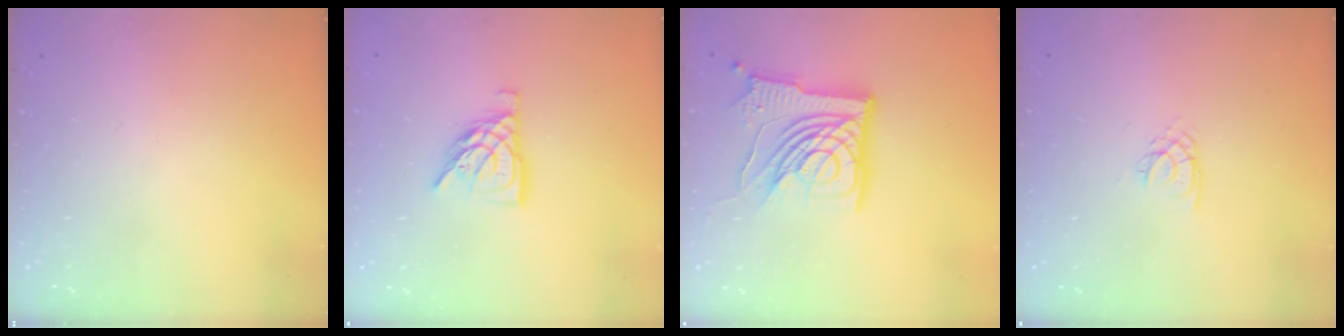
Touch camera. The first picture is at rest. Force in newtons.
{"total": 10.3, "press": 10.2, "slide": 0.8}
{"total": 17.1, "press": 16.9, "slide": 2.3}
{"total": 2.0, "press": 1.9, "slide": 0.4}